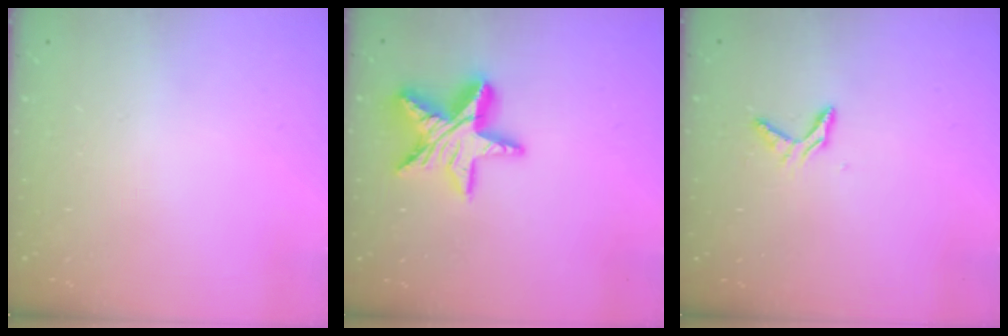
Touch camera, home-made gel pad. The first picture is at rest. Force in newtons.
{"total": 15.5, "press": 15.4, "slide": 1.1}
{"total": 5.1, "press": 5.1, "slide": 0.5}